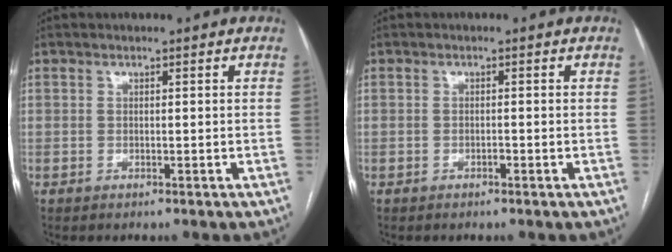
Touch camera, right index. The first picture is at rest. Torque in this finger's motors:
{"motor_torque": [0.12, 0.08, 0.15, 0.03]}